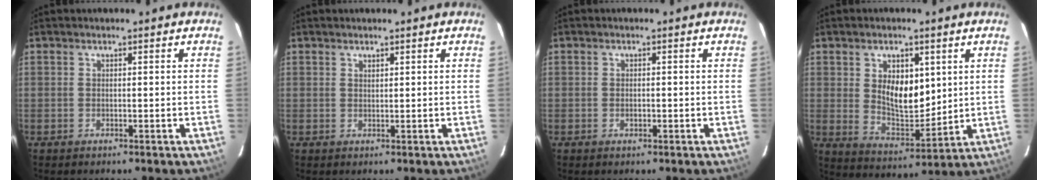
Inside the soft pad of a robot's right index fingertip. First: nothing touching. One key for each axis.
{"total": 0.8, "fx": 0.7, "fy": 0.3, "fz": 0.3, "tx": -0.005, "ty": 0.001, "tz": 0.012}
{"total": 1.0, "fx": -0.3, "fy": 0.7, "fz": 0.7, "tx": -0.011, "ty": 0.000, "tz": -0.004}
{"total": 10.1, "fx": 2.7, "fy": 5.7, "fz": 7.8, "tx": -0.133, "ty": -0.006, "tz": 0.060}